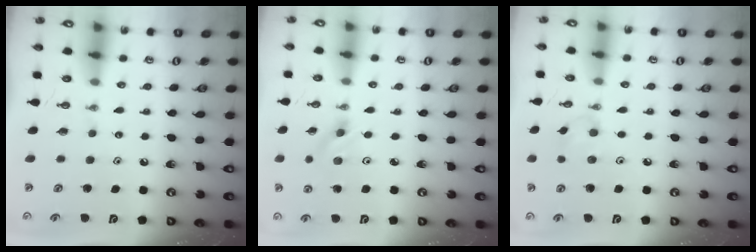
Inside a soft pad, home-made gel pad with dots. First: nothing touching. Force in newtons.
{"total": 3.3, "press": 3.0, "slide": 1.4}
{"total": 7.4, "press": 7.4, "slide": 0.8}